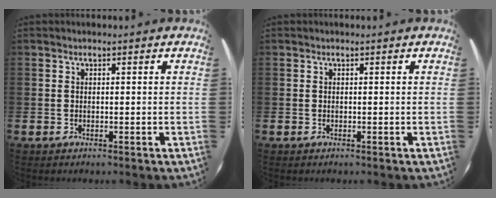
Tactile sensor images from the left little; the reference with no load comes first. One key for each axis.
{"total": 0.0}